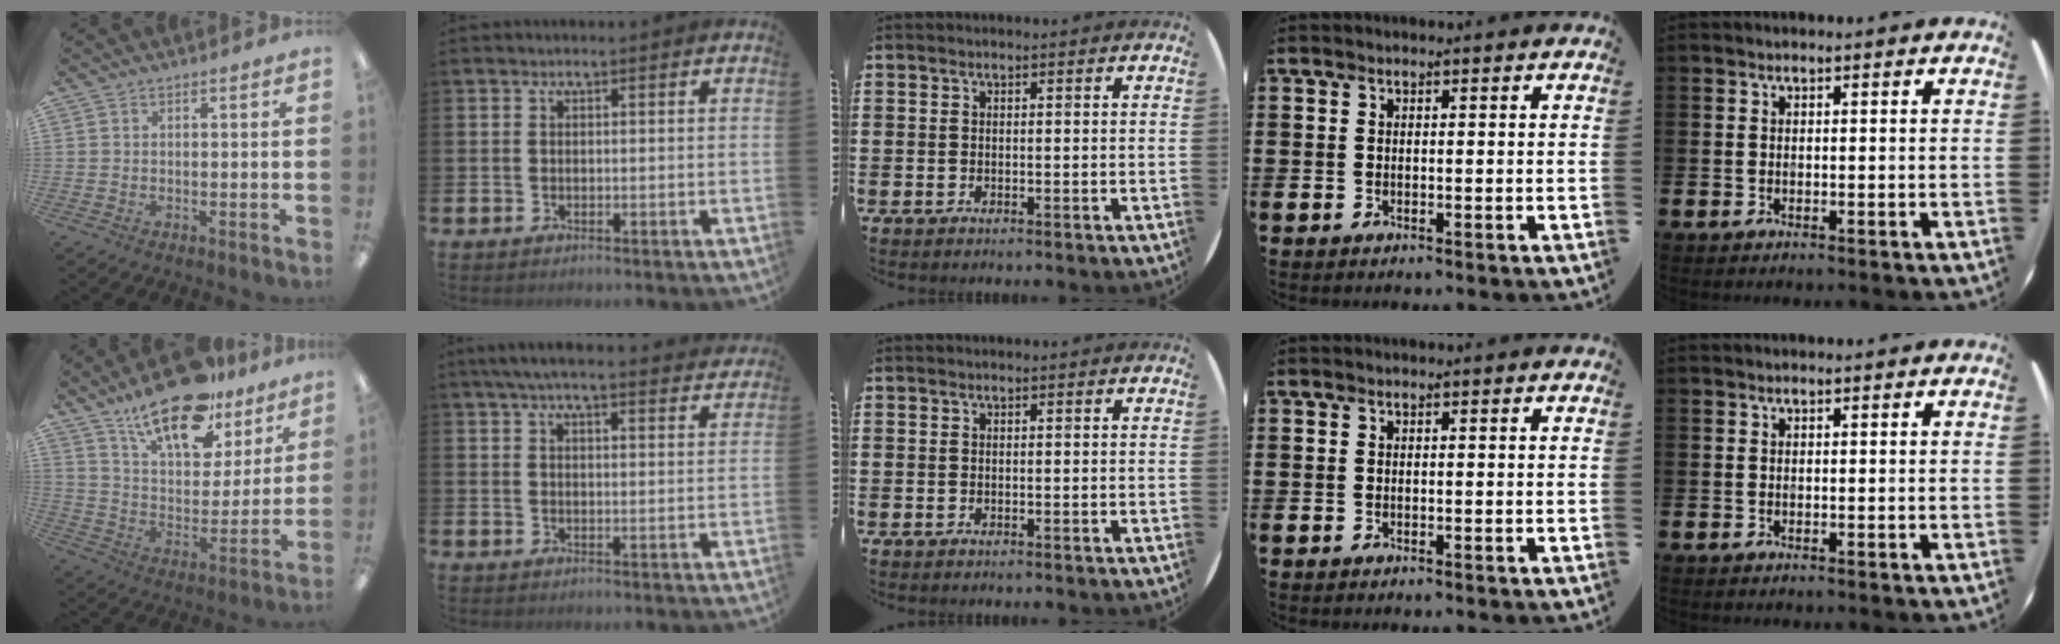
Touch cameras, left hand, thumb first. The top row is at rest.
{"thumb": {"total": 20.8, "force": [14.8, 9.1, 11.5], "torque": [-0.189, -0.078, 0.257]}, "index": {"total": 5.2, "force": [4.9, 0.4, 1.8], "torque": [-0.043, -0.017, 0.089]}}